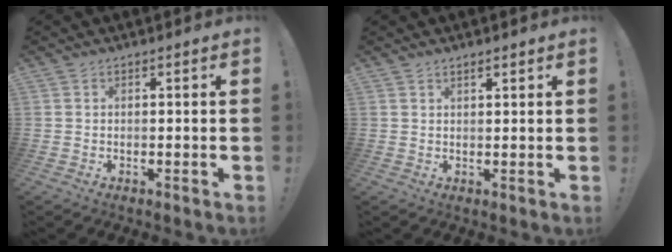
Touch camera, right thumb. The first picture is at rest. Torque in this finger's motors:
{"motor_torque": [-0.36, 0.16, -0.19, 0.02, 0.01]}